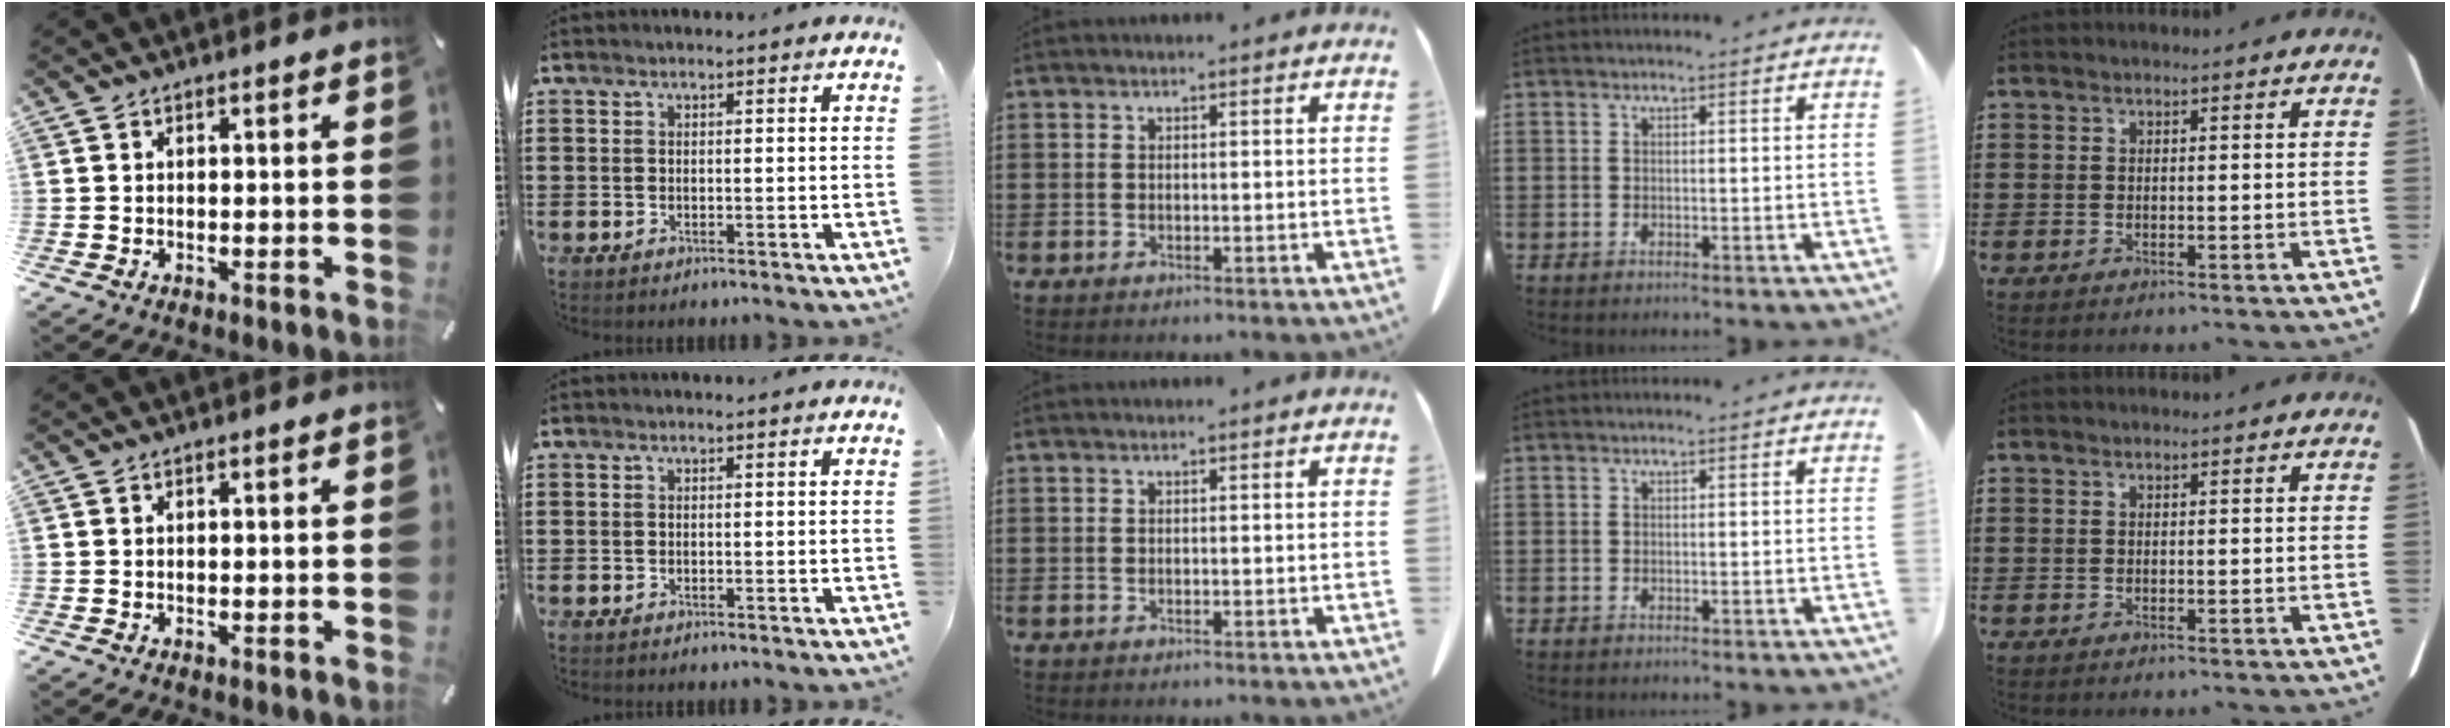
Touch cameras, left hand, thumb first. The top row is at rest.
{}